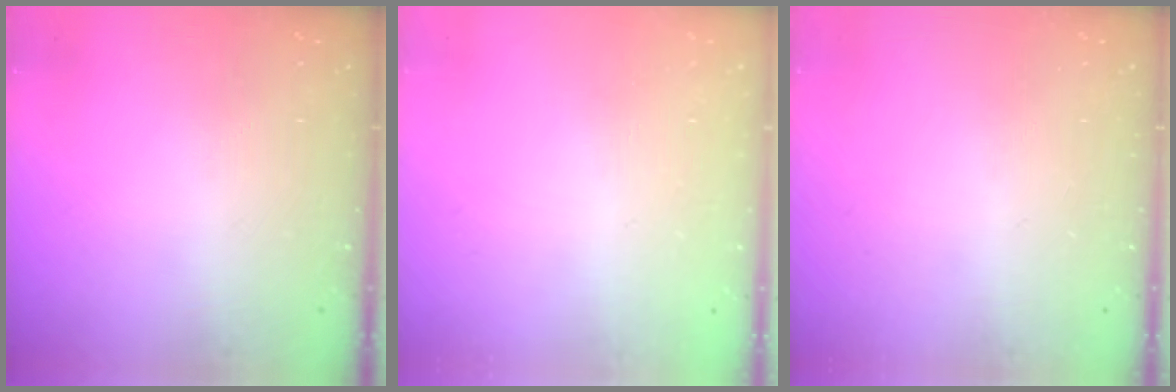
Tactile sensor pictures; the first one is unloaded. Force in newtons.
{"total": 2.4, "press": 2.4, "slide": 0.2}
{"total": 0.0}